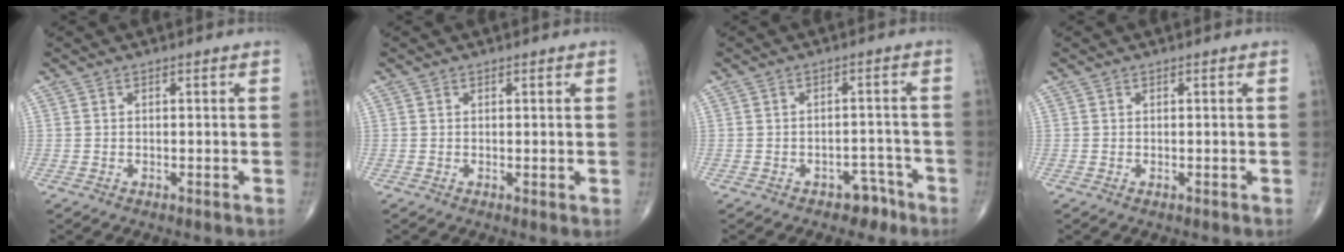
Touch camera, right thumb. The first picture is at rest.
{"total": 0.6, "force": [0.1, 0.2, 0.5], "torque": [-0.012, -0.004, 0.000]}
{"total": 4.1, "force": [-2.8, 2.7, 1.4], "torque": [0.001, 0.031, -0.035]}
{"total": 0.0}